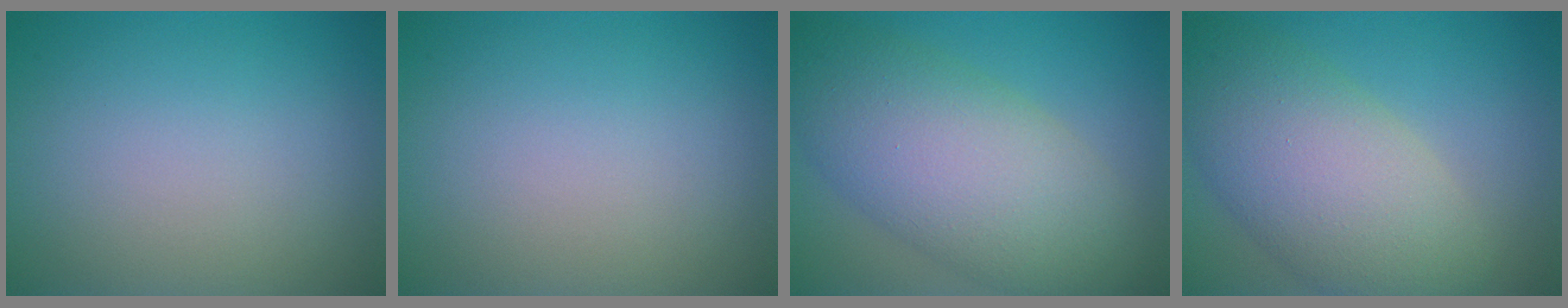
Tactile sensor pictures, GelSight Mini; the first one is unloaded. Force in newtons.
{"total": 0.0}
{"total": 9.6, "press": 9.5, "slide": 0.3}
{"total": 9.0, "press": 8.9, "slide": 0.7}